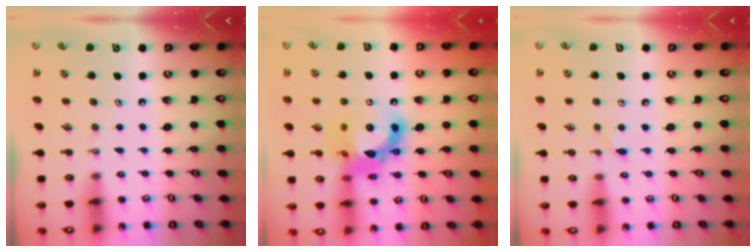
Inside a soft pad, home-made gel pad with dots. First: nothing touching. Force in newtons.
{"total": 15.6, "press": 15.5, "slide": 1.0}
{"total": 4.5, "press": 4.4, "slide": 0.6}